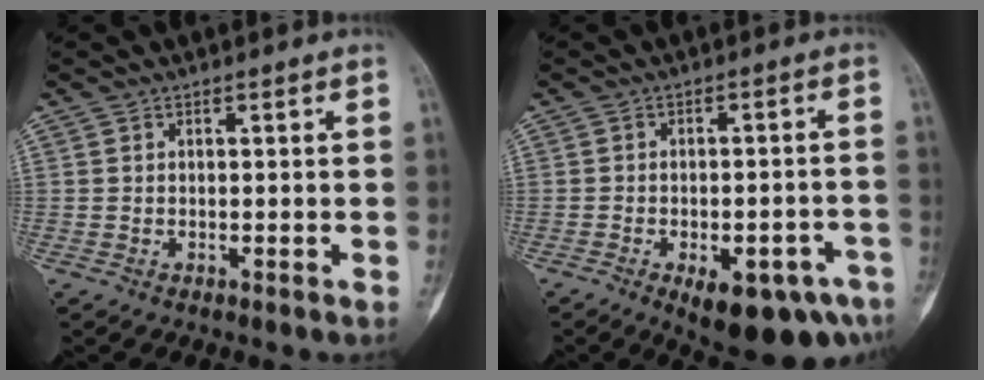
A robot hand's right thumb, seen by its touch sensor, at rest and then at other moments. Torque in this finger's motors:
{"motor_torque": [-0.05, 0.44, 0.60, 0.16, 0.22]}